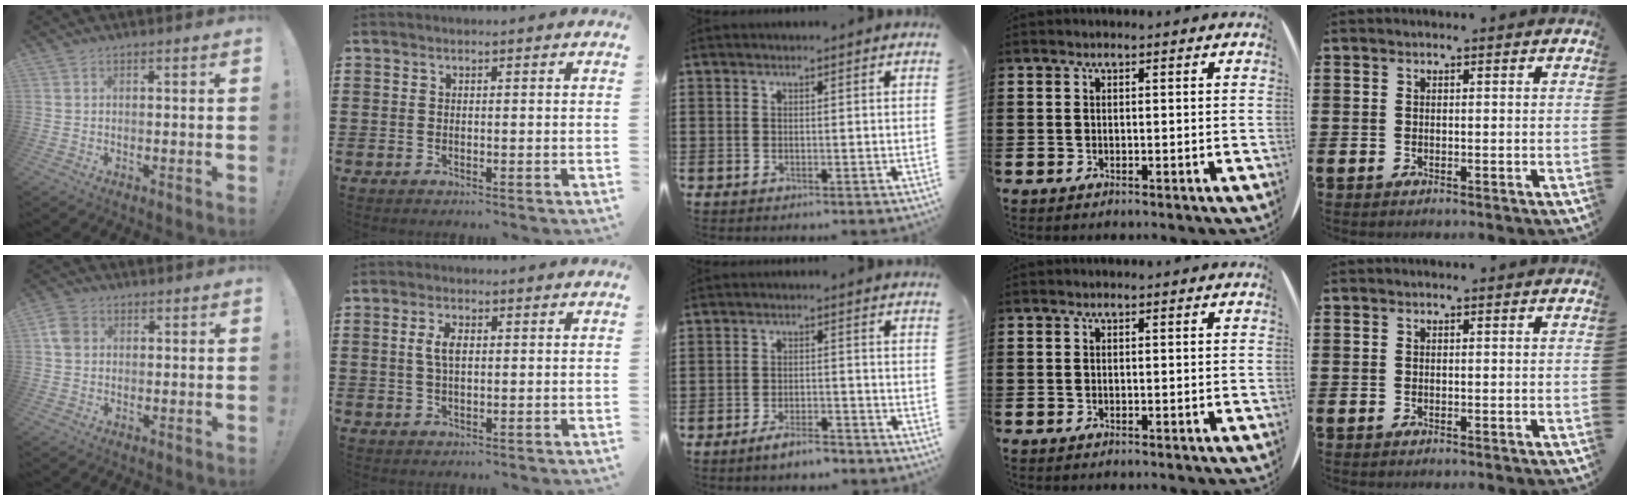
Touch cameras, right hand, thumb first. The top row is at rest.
{"thumb": {"total": 5.2, "force": [1.1, 4.1, 3.1], "torque": [-0.058, 0.009, 0.023]}, "index": {"total": 3.7, "force": [0.6, 1.6, 3.3], "torque": [-0.068, 0.009, 0.007]}, "middle": {"total": 3.3, "force": [-2.8, 0.6, 1.6], "torque": [-0.025, 0.007, -0.053]}}